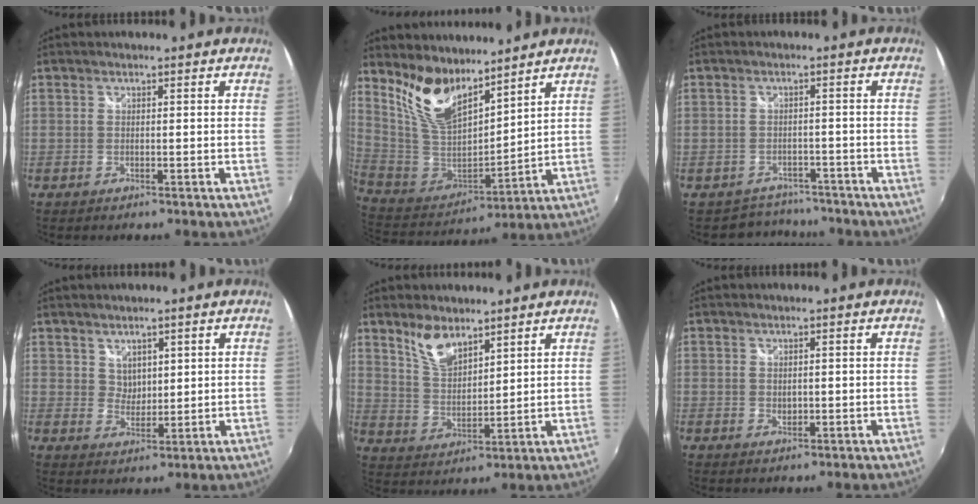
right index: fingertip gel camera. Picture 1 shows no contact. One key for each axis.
{"total": 14.4, "fx": 10.4, "fy": 6.0, "fz": 8.0, "tx": -0.163, "ty": -0.009, "tz": 0.217}
{"total": 5.6, "fx": -4.5, "fy": 3.3, "fz": -0.5, "tx": 0.000, "ty": 0.024, "tz": -0.069}
{"total": 3.3, "fx": 2.0, "fy": 2.5, "fz": 0.9, "tx": -0.007, "ty": 0.001, "tz": 0.039}
{"total": 7.5, "fx": 5.5, "fy": 3.1, "fz": 4.1, "tx": -0.074, "ty": 0.004, "tz": 0.111}
{"total": 1.1, "fx": 0.1, "fy": 0.9, "fz": 0.7, "tx": -0.009, "ty": 0.002, "tz": 0.004}